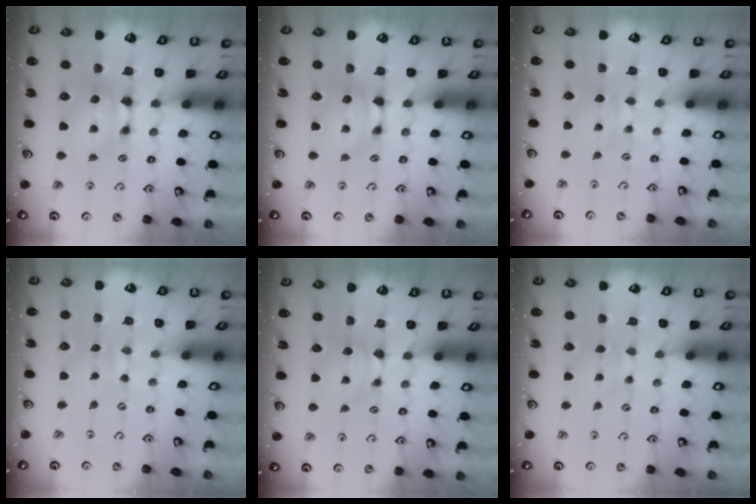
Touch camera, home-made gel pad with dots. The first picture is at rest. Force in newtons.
{"total": 0.0}
{"total": 2.8, "press": 2.8, "slide": 0.3}
{"total": 5.0, "press": 5.0, "slide": 0.2}
{"total": 1.6, "press": 1.4, "slide": 0.7}
{"total": 2.6, "press": 2.6, "slide": 0.2}